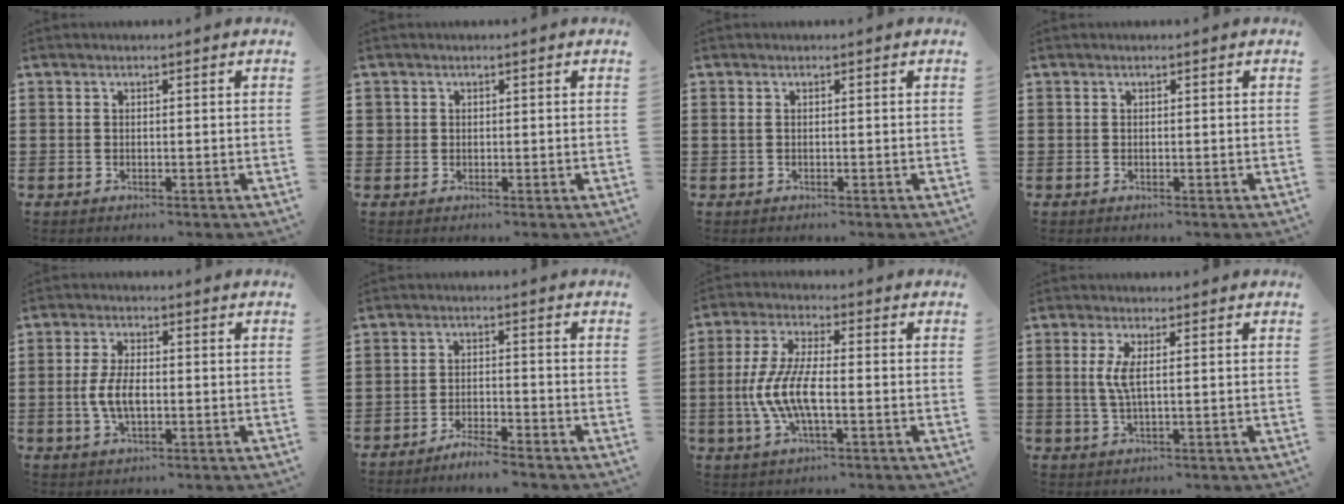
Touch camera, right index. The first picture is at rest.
{"total": 1.1, "force": [0.4, 1.1, 0.1], "torque": [-0.004, 0.005, 0.007]}
{"total": 0.6, "force": [0.0, 0.4, 0.4], "torque": [-0.010, 0.002, -0.001]}
{"total": 0.0}
{"total": 5.3, "force": [-0.7, 2.4, 4.7], "torque": [-0.106, -0.002, -0.018]}
{"total": 3.2, "force": [-3.1, -0.2, 0.4], "torque": [-0.012, 0.002, -0.064]}
{"total": 8.0, "force": [-2.1, 2.5, 7.3], "torque": [-0.172, -0.015, -0.048]}
{"total": 3.5, "force": [0.6, 0.5, 3.4], "torque": [-0.081, -0.007, 0.003]}